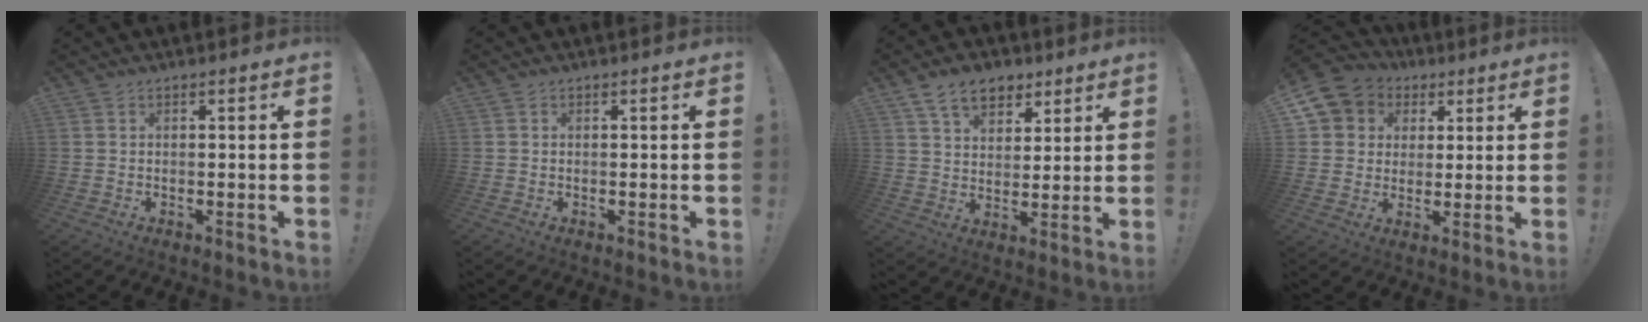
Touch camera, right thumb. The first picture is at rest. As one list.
[{"total": 0.0}, {"total": 11.0, "force": [6.6, 7.2, 5.1], "torque": [-0.082, -0.022, 0.126]}, {"total": 8.2, "force": [2.7, 7.4, 2.2], "torque": [-0.027, -0.013, 0.059]}]